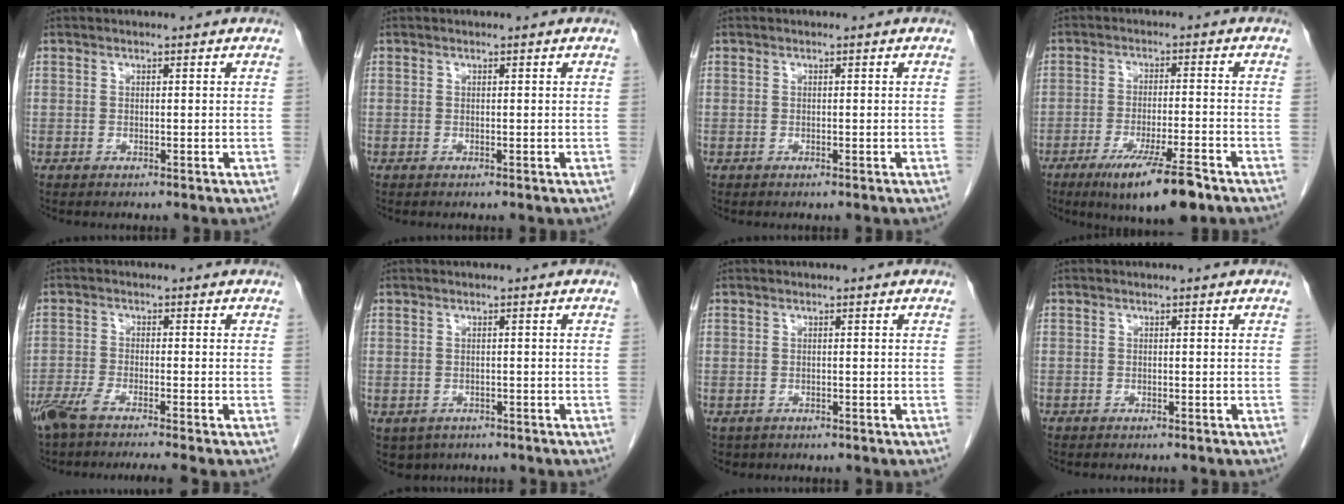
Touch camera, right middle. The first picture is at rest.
{"total": 0.0}
{"total": 0.0}
{"total": 10.6, "force": [-7.0, 1.0, 7.9], "torque": [-0.130, -0.023, -0.110]}
{"total": 7.2, "force": [-5.9, -0.4, 4.1], "torque": [-0.067, -0.013, -0.101]}
{"total": 3.0, "force": [-1.8, 2.3, 0.8], "torque": [-0.012, 0.001, -0.021]}
{"total": 1.7, "force": [-1.0, 1.3, 0.3], "torque": [-0.013, 0.001, -0.010]}
{"total": 1.9, "force": [-1.6, 0.9, 0.4], "torque": [-0.006, 0.001, -0.022]}